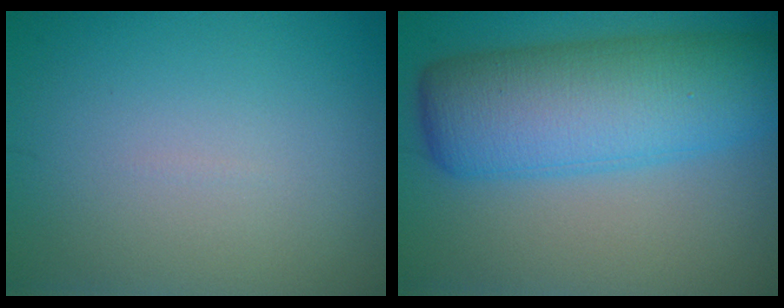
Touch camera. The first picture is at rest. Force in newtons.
{"total": 10.5, "press": 10.5, "slide": 0.2}